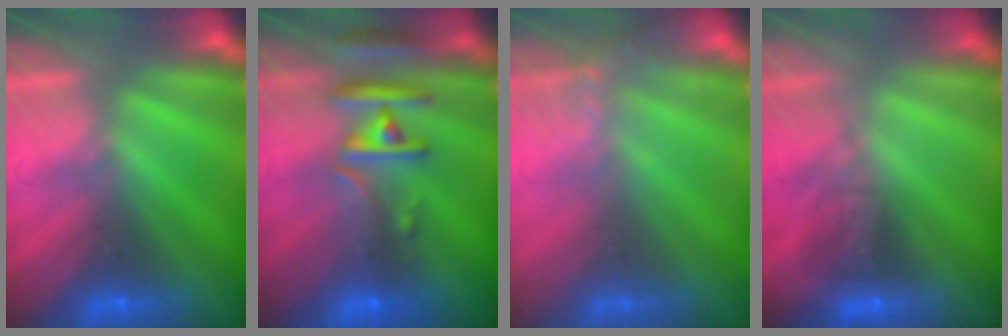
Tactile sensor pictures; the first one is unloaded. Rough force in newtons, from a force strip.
{"total": 7.8}
{"total": 1.4}
{"total": 1.7}